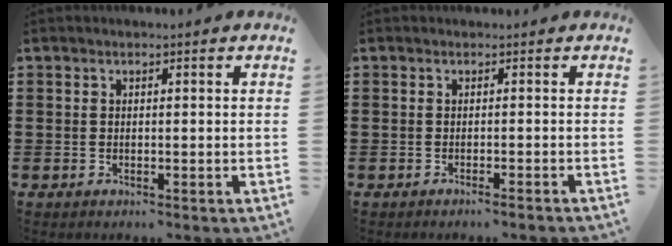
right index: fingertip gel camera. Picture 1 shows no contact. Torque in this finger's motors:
{"motor_torque": [0.46, 0.33, -0.04, 0.00]}